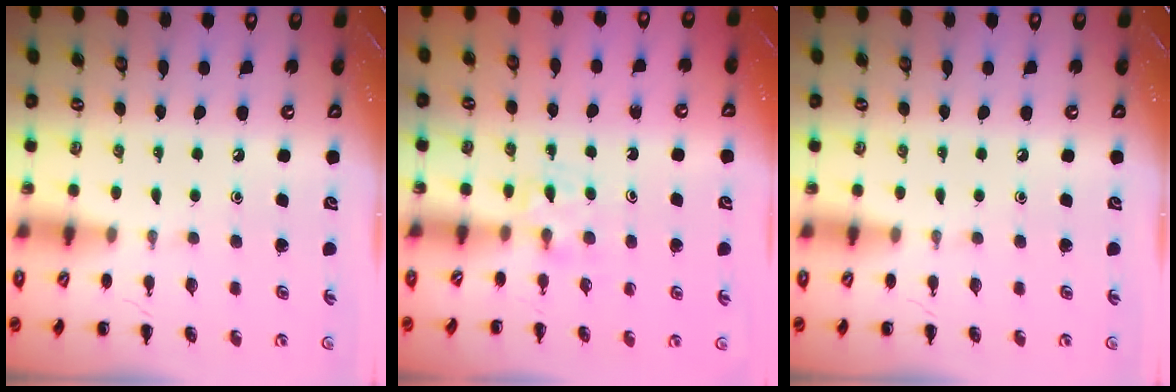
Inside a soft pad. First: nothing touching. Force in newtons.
{"total": 3.8, "press": 3.6, "slide": 1.3}
{"total": 0.0}